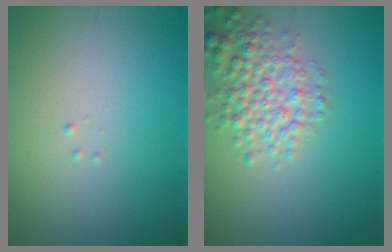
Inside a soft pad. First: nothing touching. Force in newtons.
{"total": 4.1, "press": 4.1, "slide": 0.1}